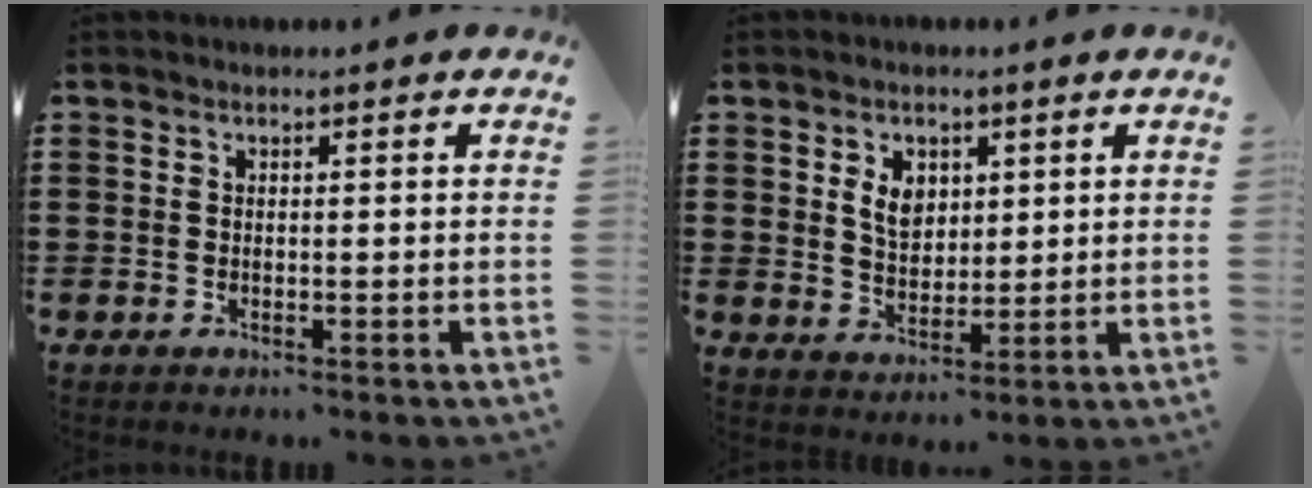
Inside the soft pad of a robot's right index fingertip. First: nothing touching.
{"total": 4.7, "force": [1.5, 3.5, 2.8], "torque": [-0.060, 0.009, 0.024]}